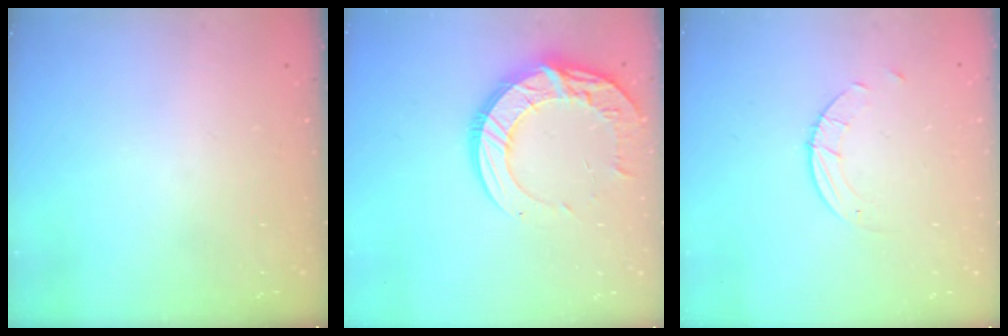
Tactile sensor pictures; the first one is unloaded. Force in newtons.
{"total": 15.2, "press": 15.2, "slide": 1.3}
{"total": 3.8, "press": 3.8, "slide": 0.3}